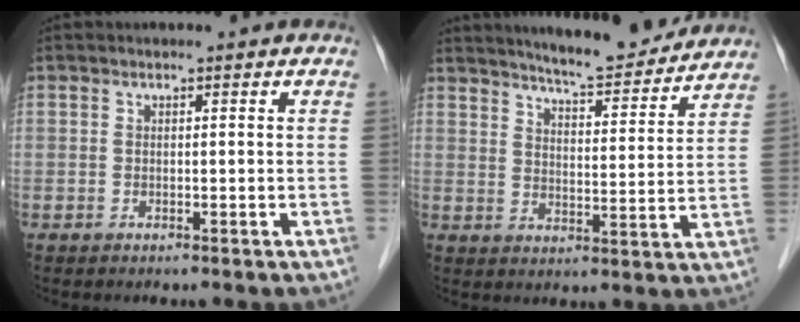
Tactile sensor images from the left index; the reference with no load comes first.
{"total": 12.0, "force": [11.1, 1.0, 4.3], "torque": [-0.064, -0.010, 0.153]}